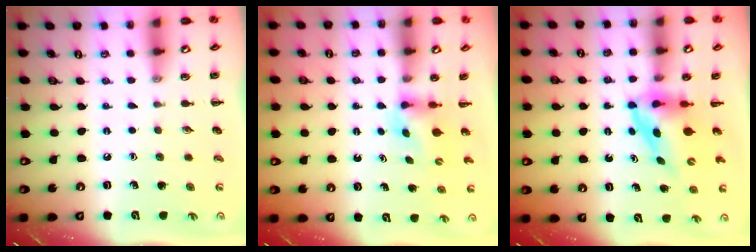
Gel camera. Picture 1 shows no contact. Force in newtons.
{"total": 2.9, "press": 2.6, "slide": 1.2}
{"total": 3.7, "press": 3.7, "slide": 0.6}